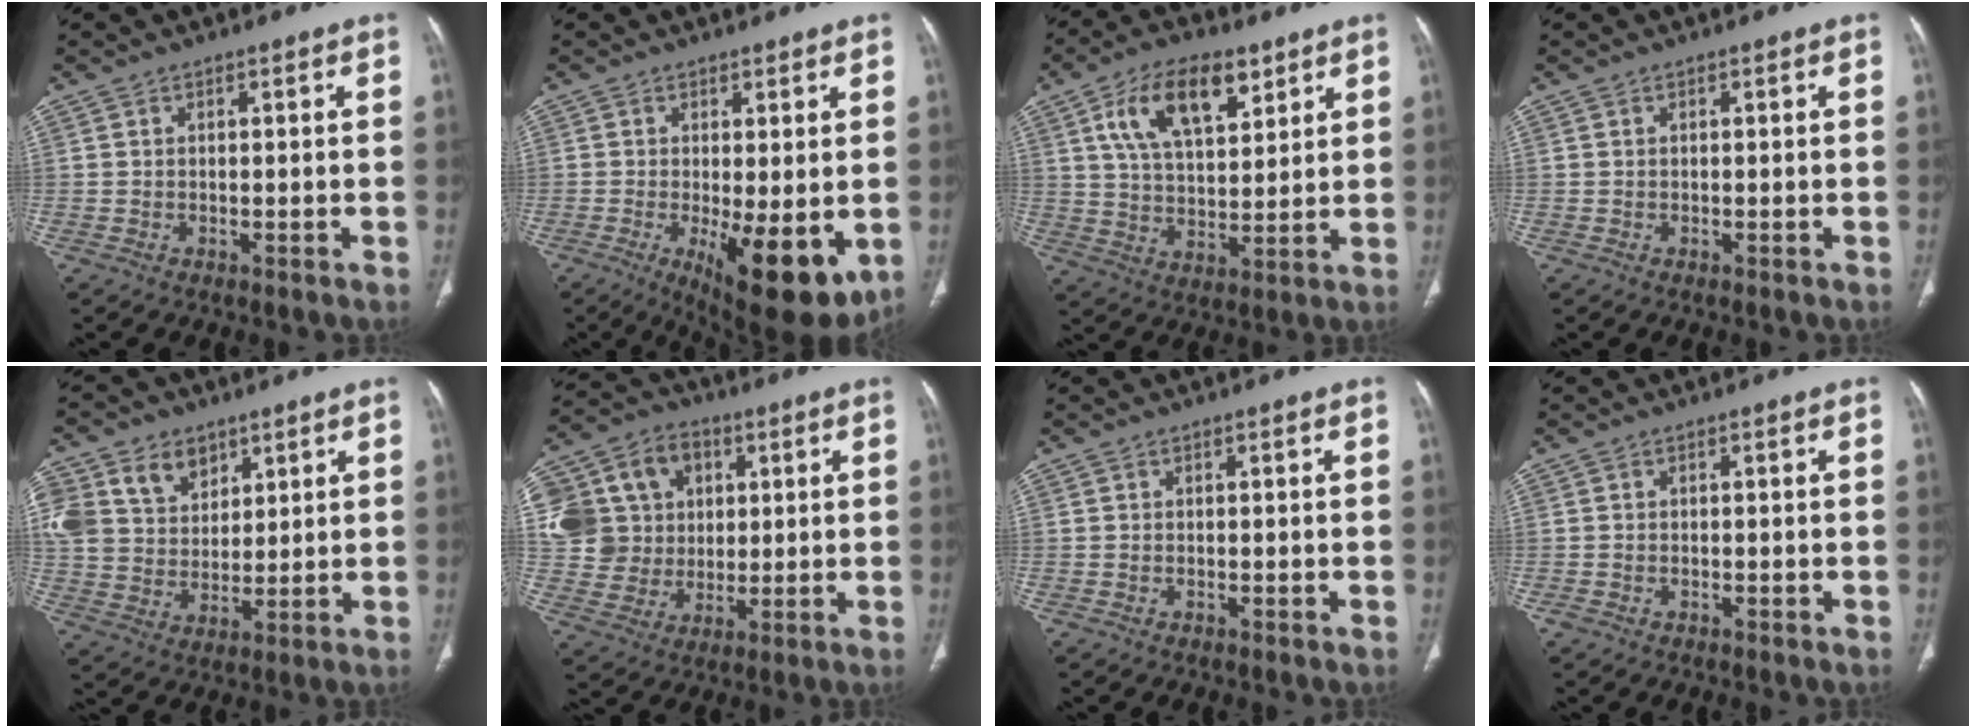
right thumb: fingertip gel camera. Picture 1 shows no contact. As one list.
[{"total": 12.9, "force": [-3.1, 4.4, 11.7], "torque": [-0.164, -0.027, -0.031]}, {"total": 14.5, "force": [7.0, 7.2, 10.4], "torque": [-0.155, -0.018, 0.128]}, {"total": 0.0}, {"total": 18.3, "force": [8.1, 13.9, 8.8], "torque": [-0.196, 0.016, 0.165]}, {"total": 19.6, "force": [4.6, 17.1, 8.4], "torque": [-0.156, 0.037, 0.097]}, {"total": 0.0}, {"total": 0.8, "force": [-0.5, 0.6, 0.3], "torque": [-0.011, 0.002, -0.007]}]